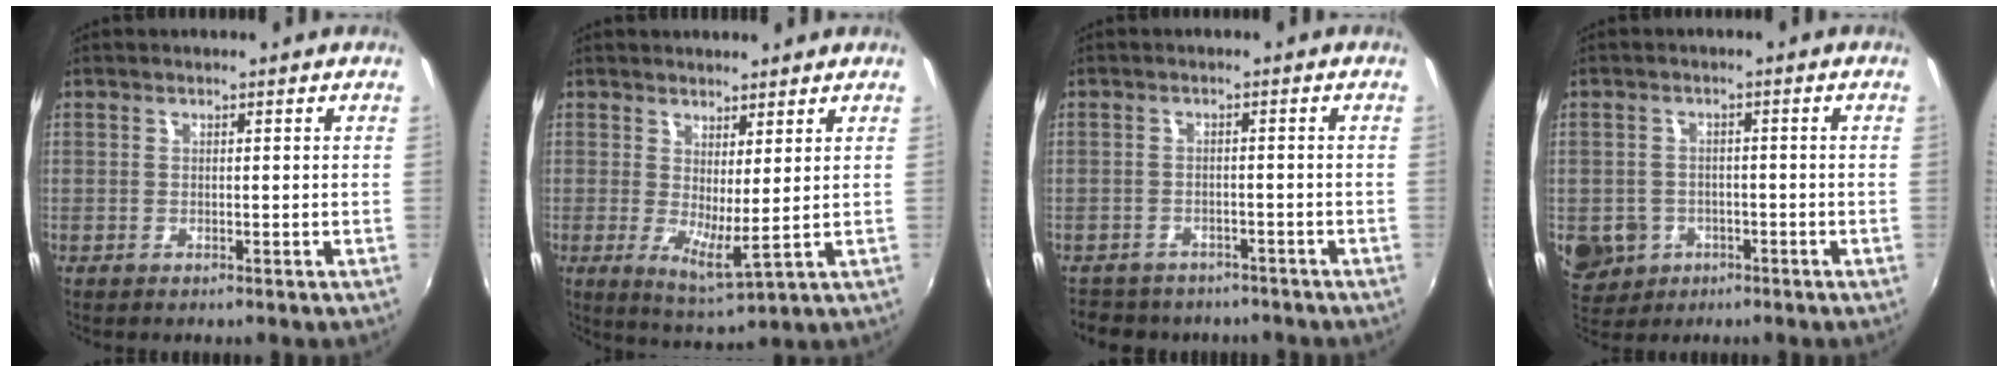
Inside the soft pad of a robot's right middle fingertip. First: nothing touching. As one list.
[{"total": 5.8, "force": [2.1, 1.0, 5.3], "torque": [-0.088, -0.019, 0.036]}, {"total": 8.2, "force": [-6.8, 3.8, 2.3], "torque": [-0.058, -0.009, -0.096]}, {"total": 8.2, "force": [-2.9, 7.1, 2.9], "torque": [-0.084, -0.002, -0.034]}]